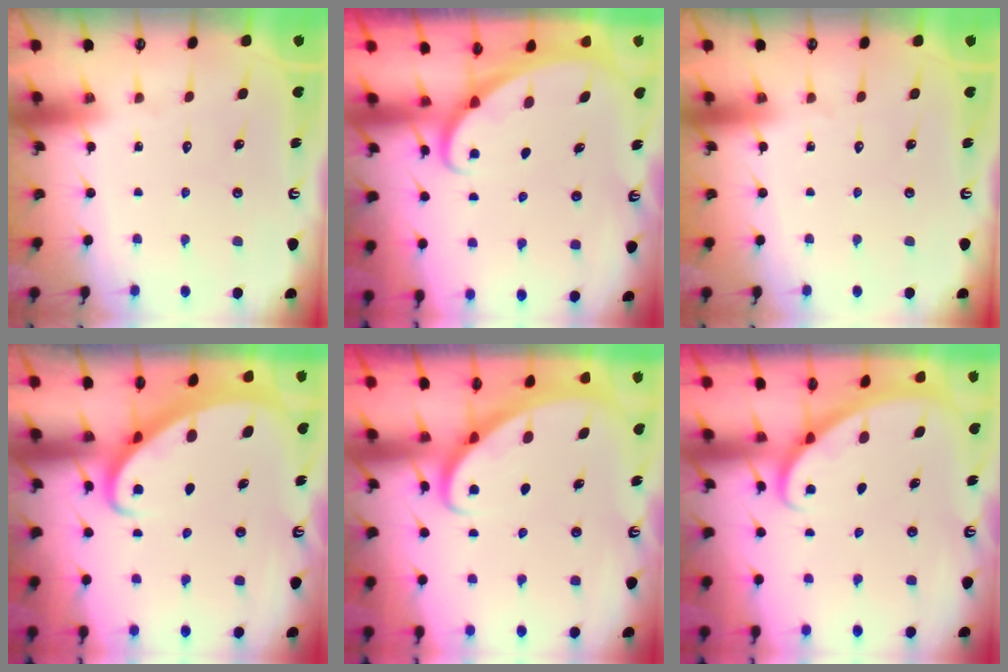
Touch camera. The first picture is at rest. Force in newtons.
{"total": 1.6, "press": 1.6, "slide": 0.1}
{"total": 0.0}
{"total": 2.7, "press": 2.7, "slide": 0.2}
{"total": 2.7, "press": 2.7, "slide": 0.2}
{"total": 2.0, "press": 2.0, "slide": 0.1}